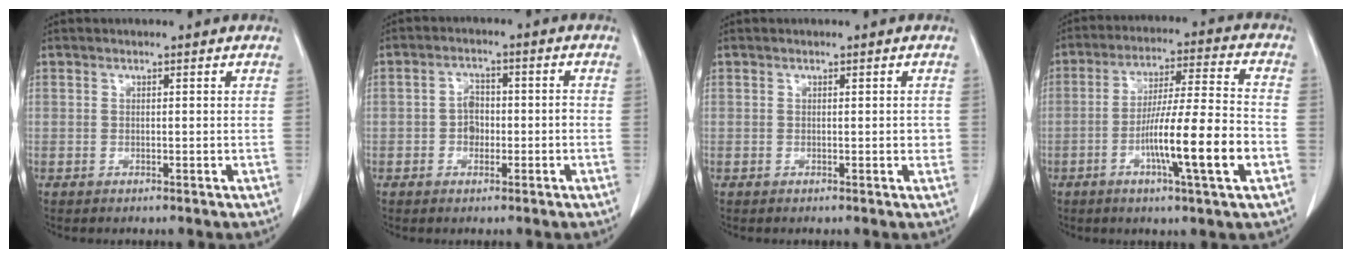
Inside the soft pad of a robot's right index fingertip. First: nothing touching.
{"total": 3.2, "force": [-0.9, 2.3, 2.1], "torque": [-0.033, 0.013, -0.019]}
{"total": 1.1, "force": [0.0, 0.5, 1.0], "torque": [-0.011, 0.001, -0.001]}
{"total": 13.7, "force": [-4.5, 0.1, 13.0], "torque": [-0.220, -0.003, -0.078]}